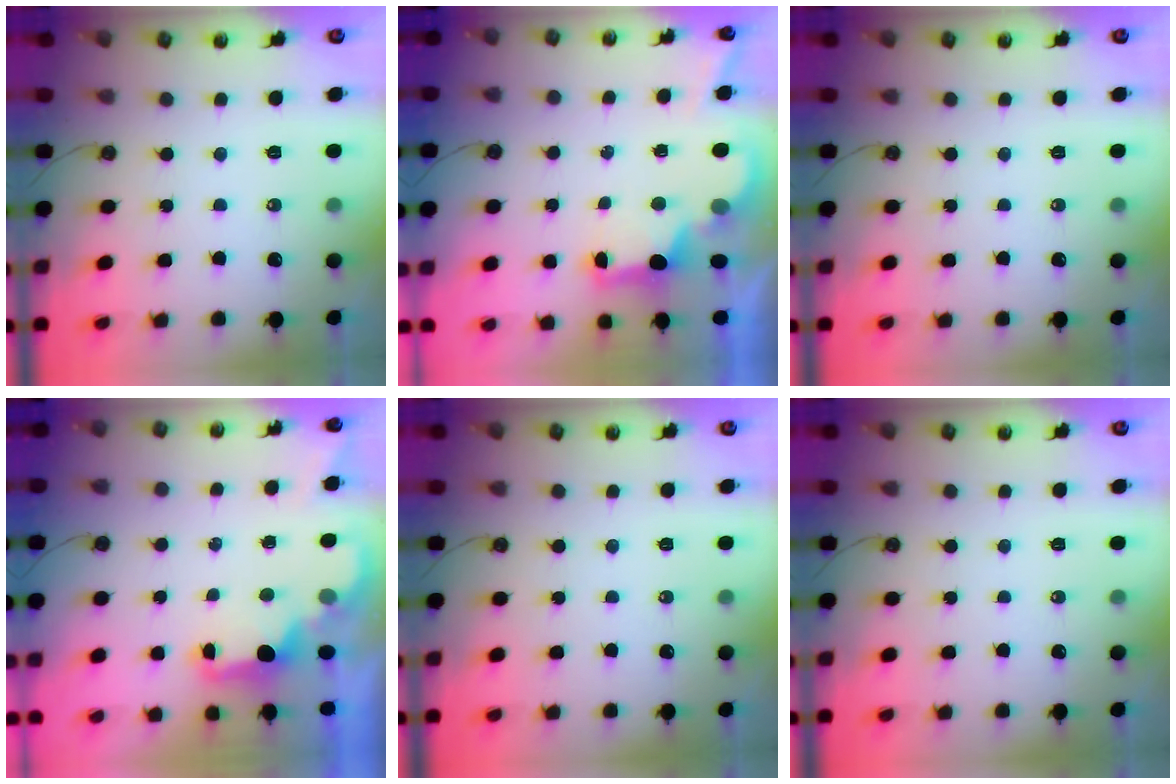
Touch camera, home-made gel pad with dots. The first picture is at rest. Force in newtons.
{"total": 2.6, "press": 2.5, "slide": 0.9}
{"total": 0.0}
{"total": 2.4, "press": 2.2, "slide": 0.7}
{"total": 0.0}
{"total": 0.0}